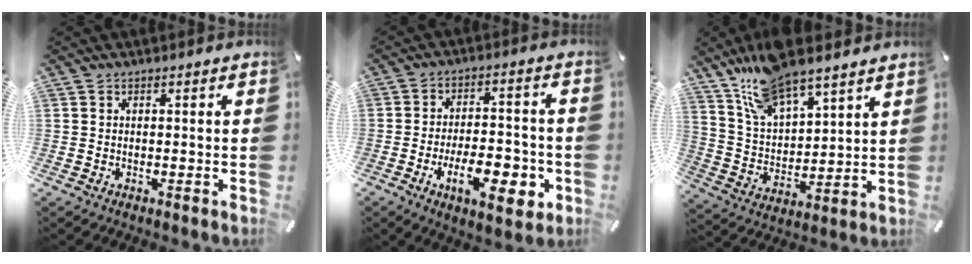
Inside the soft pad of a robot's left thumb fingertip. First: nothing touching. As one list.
[{"total": 14.3, "force": [-5.2, 6.6, 11.6], "torque": [-0.160, 0.010, -0.081]}, {"total": 12.8, "force": [11.1, 3.9, 5.1], "torque": [-0.119, -0.061, 0.206]}]